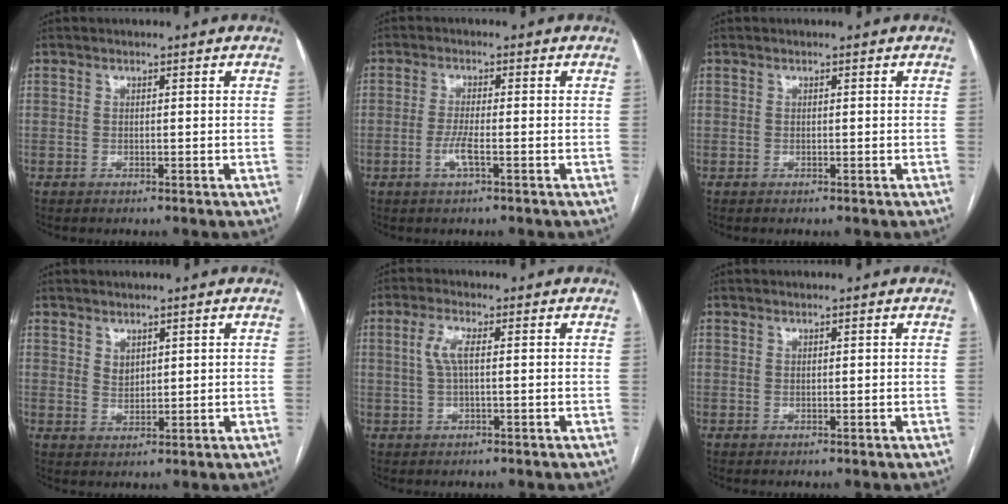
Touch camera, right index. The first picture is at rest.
{"total": 3.2, "force": [-1.2, 0.2, 2.9], "torque": [-0.062, -0.003, -0.025]}
{"total": 0.0}
{"total": 2.1, "force": [1.3, 1.3, 0.9], "torque": [-0.015, -0.004, 0.033]}
{"total": 3.4, "force": [0.5, 0.8, 3.3], "torque": [-0.074, 0.009, 0.013]}
{"total": 0.0}